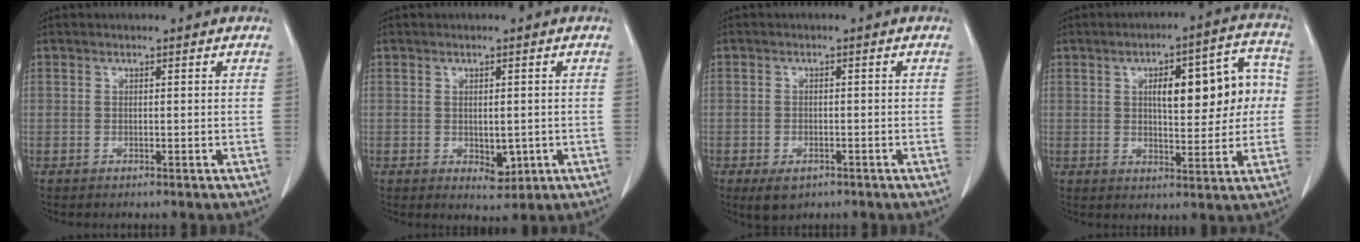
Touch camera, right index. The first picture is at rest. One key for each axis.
{"total": 3.2, "fx": -0.5, "fy": 1.9, "fz": 2.6, "tx": -0.029, "ty": -0.004, "tz": 0.006}
{"total": 3.6, "fx": -2.1, "fy": 2.0, "fz": 2.1, "tx": -0.036, "ty": -0.004, "tz": -0.023}
{"total": 12.8, "fx": 1.7, "fy": 4.4, "fz": 11.9, "tx": -0.151, "ty": 0.039, "tz": 0.029}